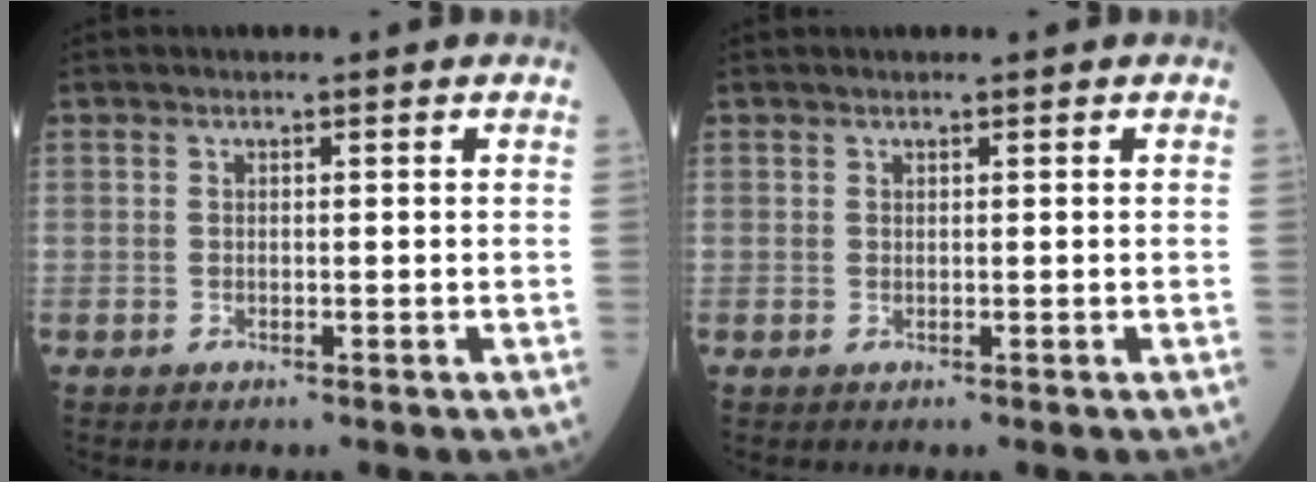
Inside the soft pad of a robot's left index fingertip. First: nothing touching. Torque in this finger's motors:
{"motor_torque": [-0.04, -0.12, 0.03, 0.01]}